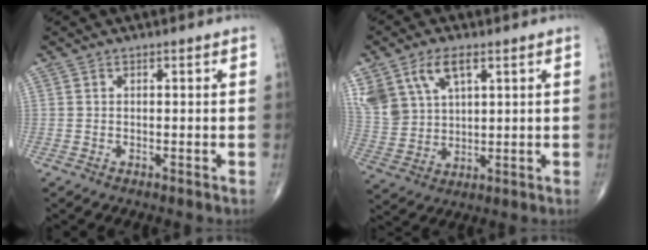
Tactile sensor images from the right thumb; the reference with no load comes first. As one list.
[{"total": 12.2, "force": [6.0, 7.3, 7.7], "torque": [-0.157, -0.012, 0.132]}]